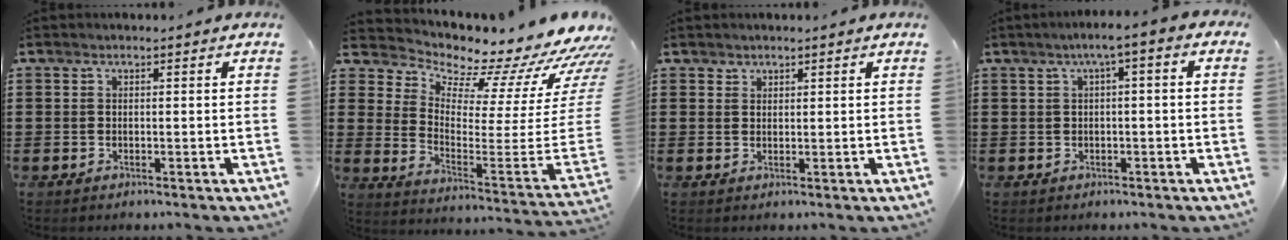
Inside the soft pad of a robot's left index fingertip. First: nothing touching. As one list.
[{"total": 7.8, "force": [7.5, 1.1, 1.7], "torque": [-0.036, -0.100, 0.116]}, {"total": 1.4, "force": [1.3, 0.5, -0.1], "torque": [-0.002, 0.000, 0.026]}, {"total": 2.7, "force": [-0.2, 0.4, 2.6], "torque": [-0.048, 0.006, -0.007]}]